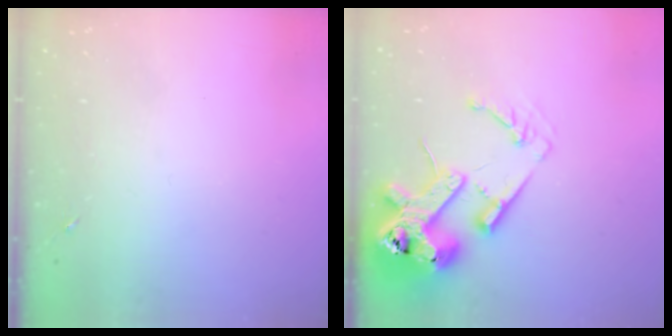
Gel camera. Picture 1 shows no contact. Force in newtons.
{"total": 18.0, "press": 17.9, "slide": 2.6}